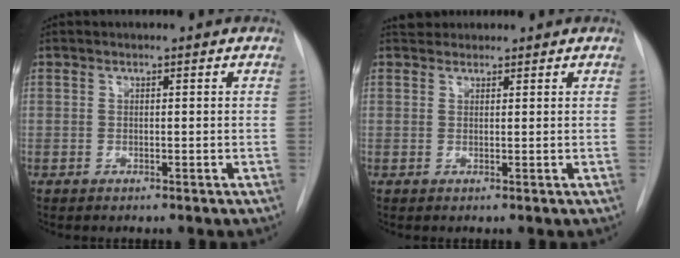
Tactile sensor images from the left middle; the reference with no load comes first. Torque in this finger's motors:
{"motor_torque": [0.06, -0.07, -0.04, 0.00]}